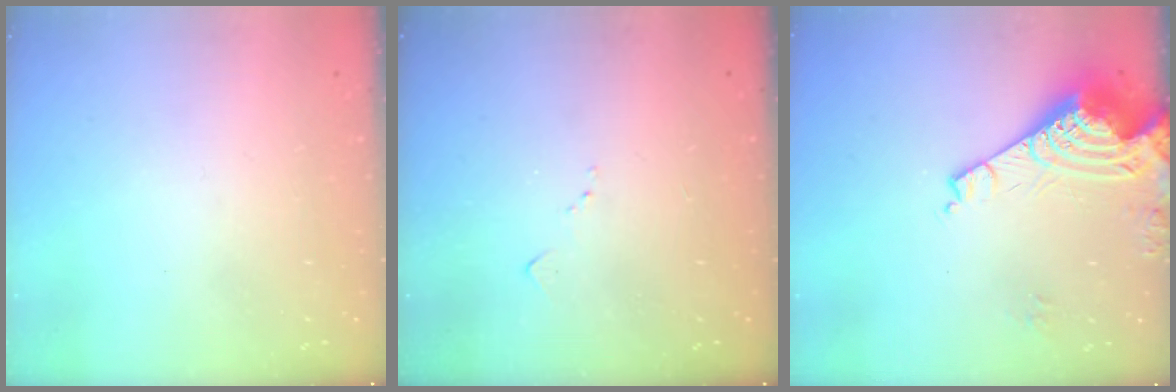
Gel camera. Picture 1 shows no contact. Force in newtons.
{"total": 5.8, "press": 5.7, "slide": 0.8}
{"total": 10.5, "press": 10.5, "slide": 1.1}